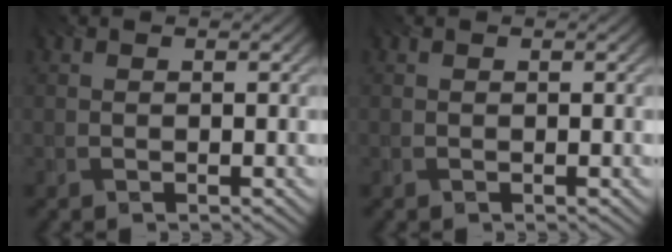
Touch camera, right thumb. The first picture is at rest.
{"total": 0.0}